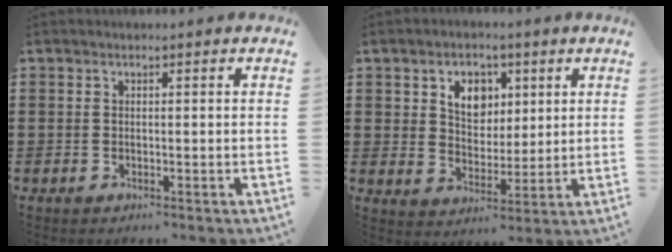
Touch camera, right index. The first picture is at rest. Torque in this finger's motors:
{"motor_torque": [0.82, 0.55, 0.16, 0.06]}